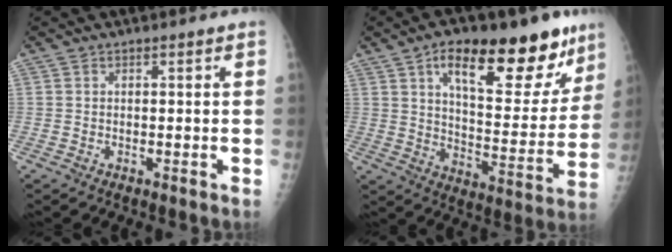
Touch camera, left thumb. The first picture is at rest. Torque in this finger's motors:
{"motor_torque": [0.60, 0.62, 1.38, -1.21, 0.16]}